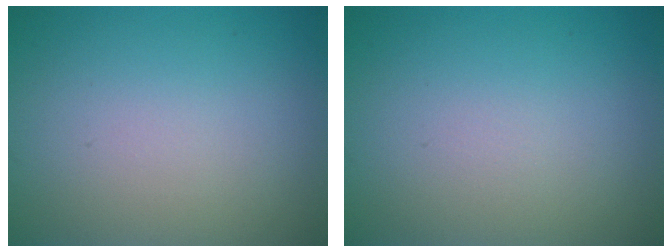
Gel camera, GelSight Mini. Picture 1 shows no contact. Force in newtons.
{"total": 0.0}